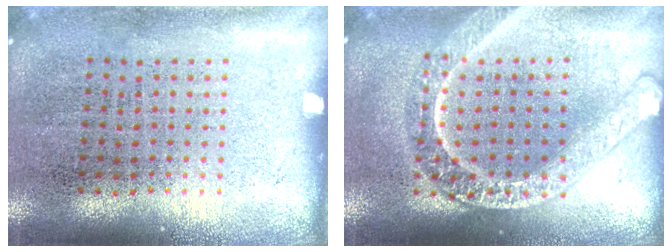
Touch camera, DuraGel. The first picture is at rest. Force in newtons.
{"total": 2.4, "press": 2.4, "slide": 0.2}